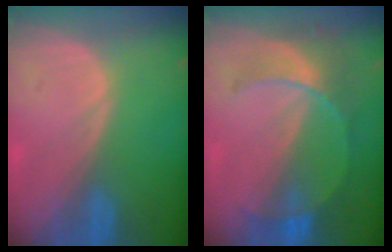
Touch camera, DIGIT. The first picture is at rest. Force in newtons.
{"total": 7.8, "press": 6.7, "slide": 3.9}